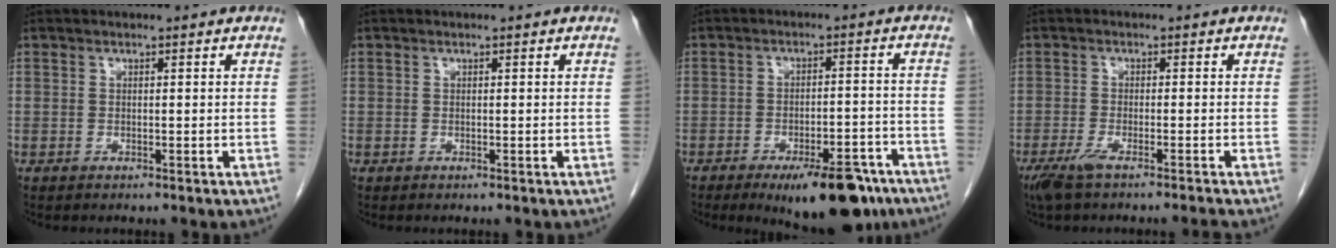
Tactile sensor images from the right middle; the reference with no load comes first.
{"total": 0.0}
{"total": 12.4, "force": [-8.5, 4.0, 8.1], "torque": [-0.087, 0.002, -0.121]}
{"total": 5.1, "force": [-4.0, -0.3, 3.1], "torque": [-0.051, -0.012, -0.074]}